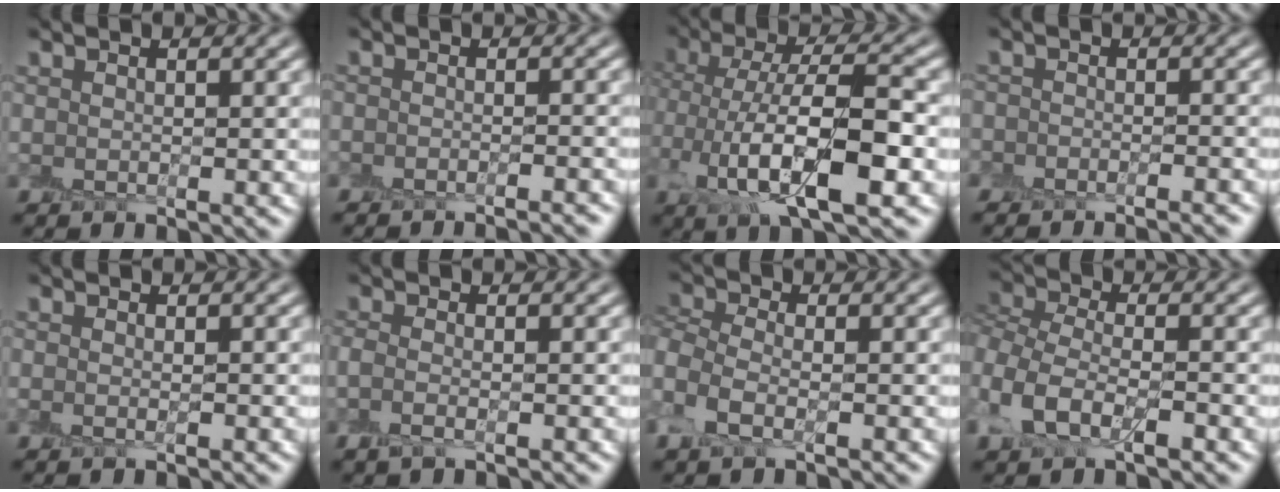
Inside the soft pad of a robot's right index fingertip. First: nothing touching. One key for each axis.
{"total": 3.3, "fx": -3.1, "fy": 0.4, "fz": 1.1, "tx": -0.007, "ty": 0.011, "tz": -0.035}
{"total": 10.2, "fx": -2.7, "fy": 4.4, "fz": 8.8, "tx": -0.166, "ty": 0.000, "tz": -0.047}
{"total": 5.0, "fx": -4.6, "fy": 1.5, "fz": 1.1, "tx": 0.006, "ty": 0.002, "tz": -0.053}
{"total": 0.6, "fx": -0.3, "fy": -0.1, "fz": 0.5, "tx": -0.012, "ty": -0.005, "tz": -0.006}
{"total": 1.6, "fx": -0.7, "fy": 0.4, "fz": 1.3, "tx": -0.034, "ty": -0.009, "tz": -0.018}
{"total": 3.3, "fx": -0.7, "fy": 2.1, "fz": 2.5, "tx": -0.059, "ty": 0.002, "tz": -0.029}
{"total": 5.4, "fx": -2.1, "fy": 3.1, "fz": 4.0, "tx": -0.095, "ty": 0.000, "tz": -0.050}